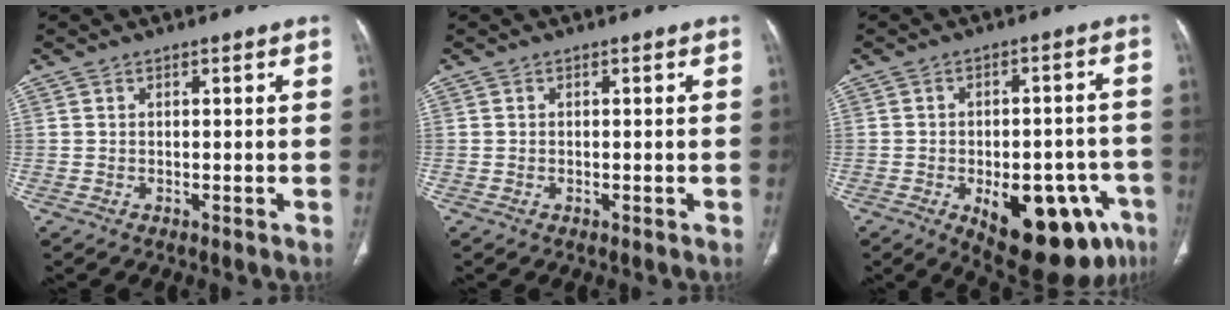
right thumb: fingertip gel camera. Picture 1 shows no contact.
{"total": 0.0}
{"total": 20.3, "force": [-8.5, 9.8, 15.6], "torque": [-0.149, 0.027, -0.095]}